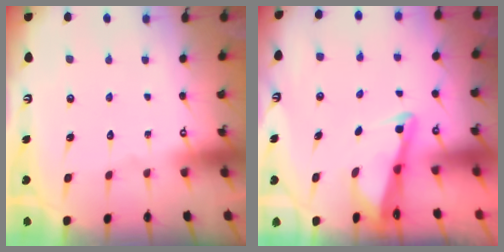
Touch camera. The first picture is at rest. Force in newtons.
{"total": 2.6, "press": 2.6, "slide": 0.2}